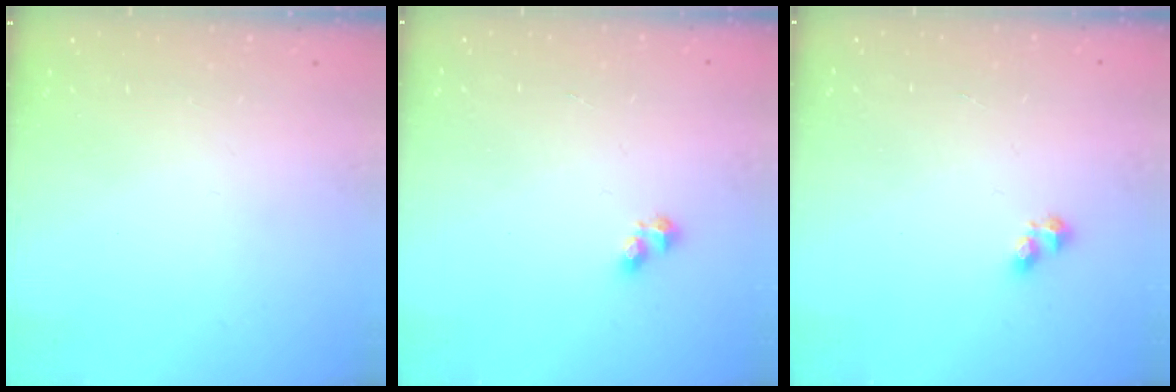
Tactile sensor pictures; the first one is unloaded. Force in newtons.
{"total": 2.7, "press": 2.7, "slide": 0.4}
{"total": 2.7, "press": 2.7, "slide": 0.4}